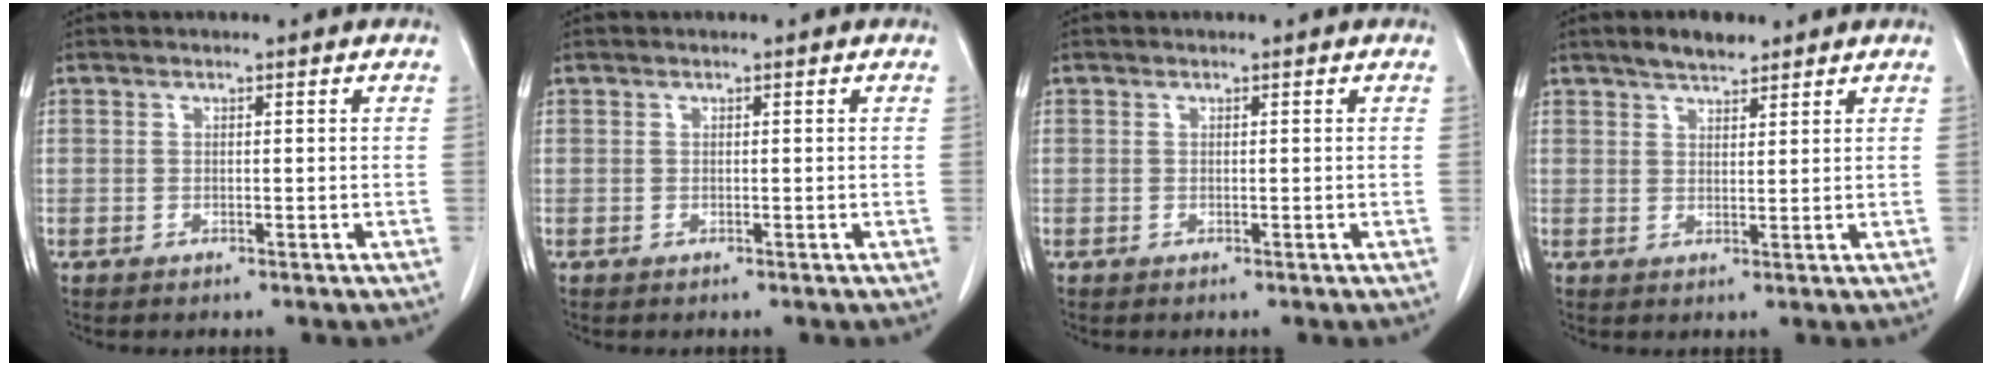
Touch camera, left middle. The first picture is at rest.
{"total": 0.0}
{"total": 0.0}
{"total": 4.0, "force": [3.3, 1.3, 2.0], "torque": [-0.039, 0.007, 0.056]}